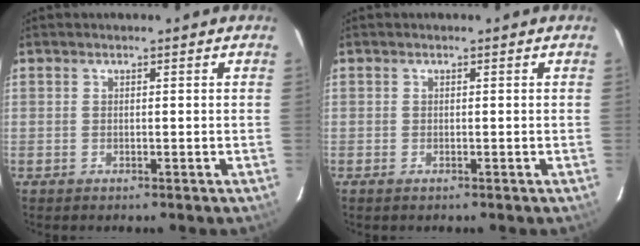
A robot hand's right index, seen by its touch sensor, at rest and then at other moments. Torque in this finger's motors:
{"motor_torque": [-0.09, -0.04, 0.07, 0.01]}